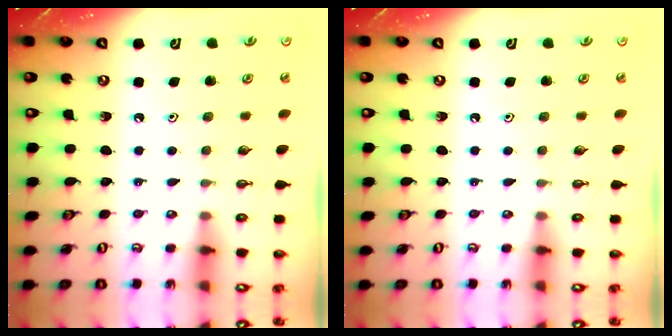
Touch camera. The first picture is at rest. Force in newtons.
{"total": 0.0}